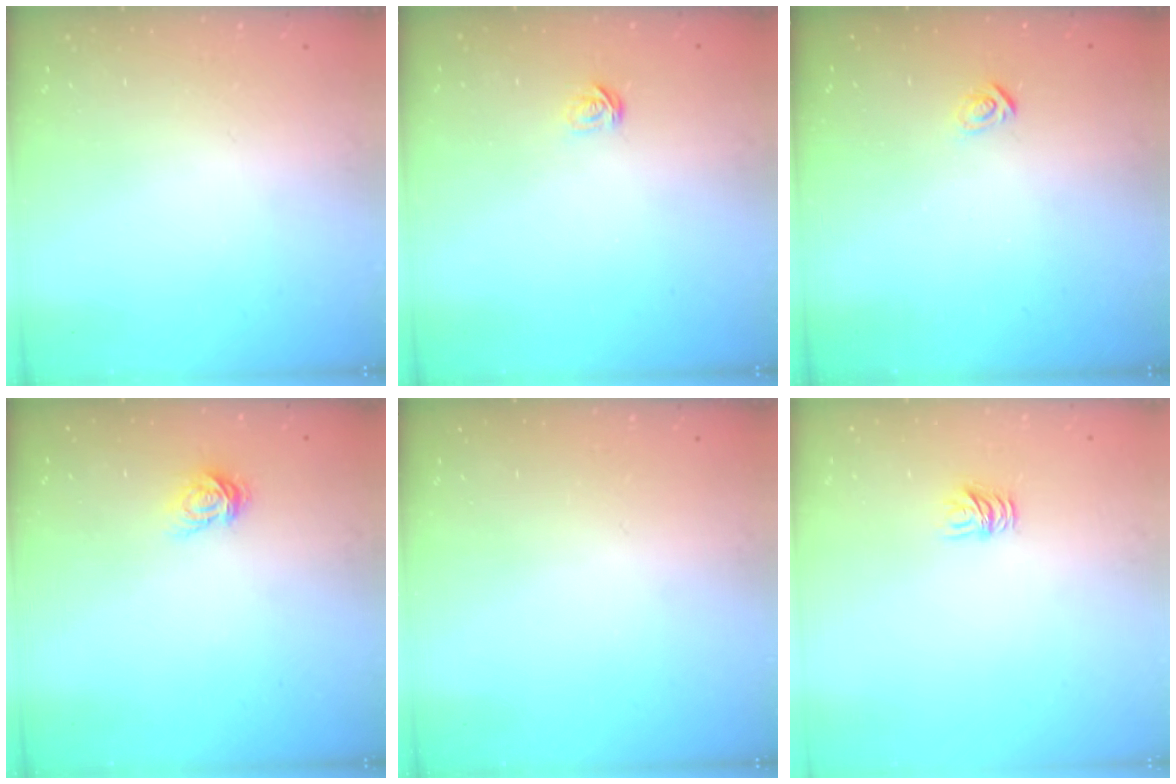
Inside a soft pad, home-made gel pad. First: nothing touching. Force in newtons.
{"total": 2.1, "press": 2.1, "slide": 0.1}
{"total": 2.9, "press": 2.9, "slide": 0.3}
{"total": 3.5, "press": 3.4, "slide": 0.3}
{"total": 0.0}
{"total": 4.4, "press": 4.4, "slide": 0.3}